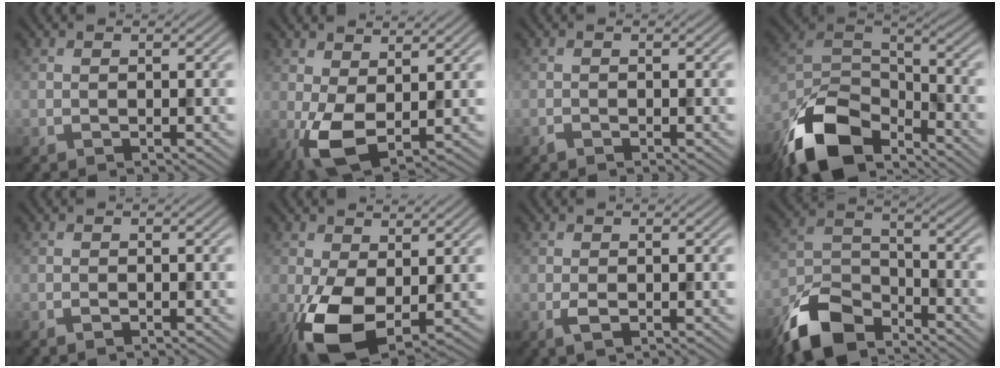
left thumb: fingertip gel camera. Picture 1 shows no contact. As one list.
[{"total": 6.4, "force": [0.4, 3.3, 5.4], "torque": [-0.127, -0.004, 0.006]}, {"total": 0.5, "force": [-0.5, 0.1, 0.2], "torque": [-0.003, 0.001, -0.011]}, {"total": 14.1, "force": [-9.8, 6.4, 7.9], "torque": [-0.176, -0.014, -0.198]}, {"total": 0.6, "force": [-0.4, 0.2, 0.4], "torque": [-0.007, -0.001, -0.006]}, {"total": 8.7, "force": [-1.5, 4.9, 7.1], "torque": [-0.163, -0.012, -0.033]}, {"total": 1.6, "force": [-0.4, 0.7, 1.4], "torque": [-0.033, -0.003, -0.009]}, {"total": 10.7, "force": [-8.2, 4.5, 5.2], "torque": [-0.111, -0.008, -0.177]}]